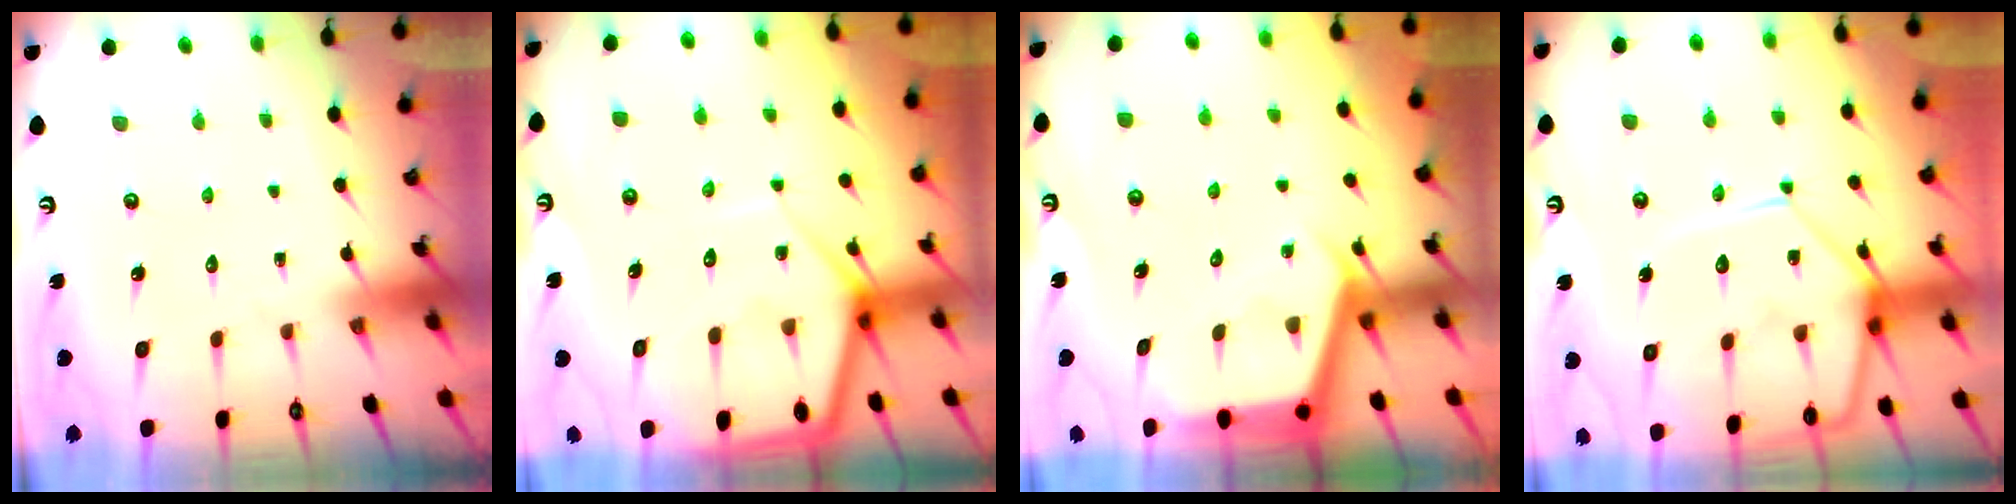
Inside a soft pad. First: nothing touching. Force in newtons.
{"total": 9.3, "press": 9.3, "slide": 0.8}
{"total": 3.8, "press": 3.8, "slide": 0.3}
{"total": 16.4, "press": 16.4, "slide": 1.5}